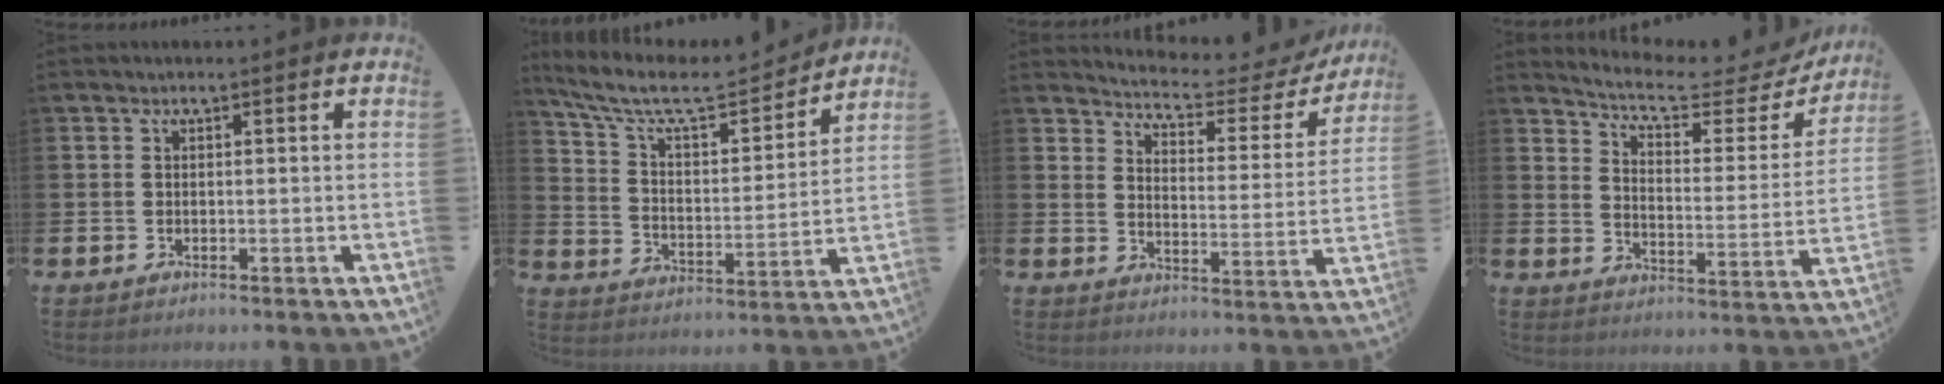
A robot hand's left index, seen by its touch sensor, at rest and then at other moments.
{"total": 9.2, "force": [8.0, 2.7, 3.7], "torque": [-0.104, -0.052, 0.133]}
{"total": 4.5, "force": [4.3, 1.0, 1.0], "torque": [-0.038, -0.040, 0.063]}
{"total": 6.7, "force": [5.9, 1.7, 2.5], "torque": [-0.065, -0.045, 0.093]}